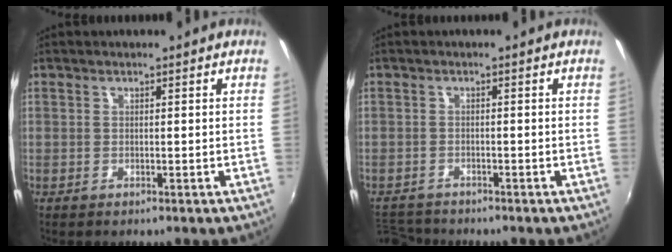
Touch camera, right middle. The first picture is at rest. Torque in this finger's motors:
{"motor_torque": [-0.52, -0.16, -0.14, -0.05]}